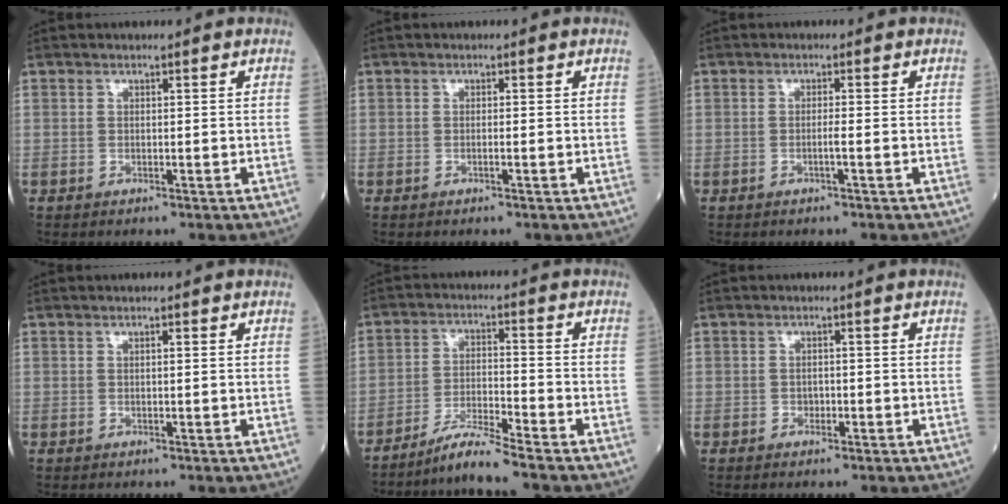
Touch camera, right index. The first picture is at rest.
{"total": 0.5, "force": [-0.2, -0.1, 0.4], "torque": [-0.009, 0.001, -0.004]}
{"total": 1.2, "force": [-0.5, -0.3, 1.0], "torque": [-0.019, 0.000, -0.010]}
{"total": 0.6, "force": [0.3, 0.1, 0.5], "torque": [-0.011, 0.001, 0.004]}
{"total": 5.8, "force": [-5.1, -1.4, 2.2], "torque": [-0.042, -0.022, -0.099]}
{"total": 1.0, "force": [-0.4, 0.8, 0.5], "torque": [-0.006, 0.003, -0.005]}